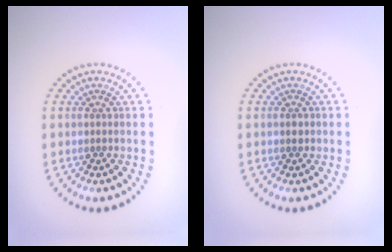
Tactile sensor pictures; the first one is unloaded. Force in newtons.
{"total": 0.8, "press": 0.8, "slide": 0.1}